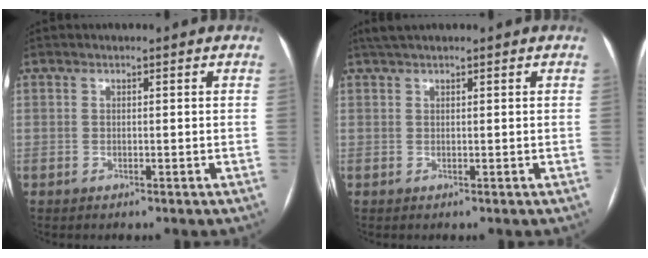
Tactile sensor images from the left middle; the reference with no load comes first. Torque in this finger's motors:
{"motor_torque": [0.19, -0.12, -0.03, 0.00]}